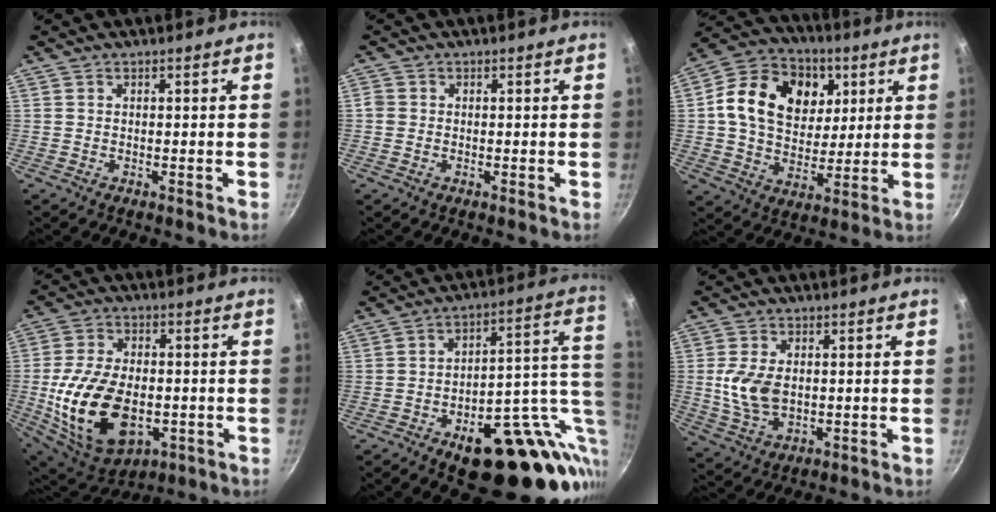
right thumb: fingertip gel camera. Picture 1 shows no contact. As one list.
[{"total": 1.6, "force": [-0.2, 1.4, 0.6], "torque": [-0.008, 0.006, -0.006]}, {"total": 19.2, "force": [5.1, 14.6, 11.4], "torque": [-0.175, 0.000, 0.078]}, {"total": 20.5, "force": [-3.7, 12.6, 15.8], "torque": [-0.287, 0.006, -0.047]}, {"total": 26.2, "force": [-7.0, 12.6, 21.8], "torque": [-0.233, 0.025, -0.085]}, {"total": 8.5, "force": [0.2, 5.4, 6.6], "torque": [-0.125, -0.007, 0.008]}]